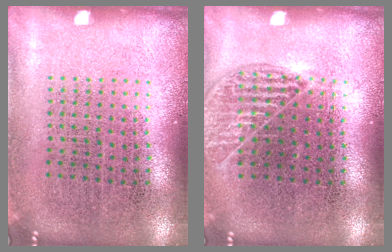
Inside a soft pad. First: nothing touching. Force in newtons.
{"total": 1.0, "press": 1.0, "slide": 0.3}